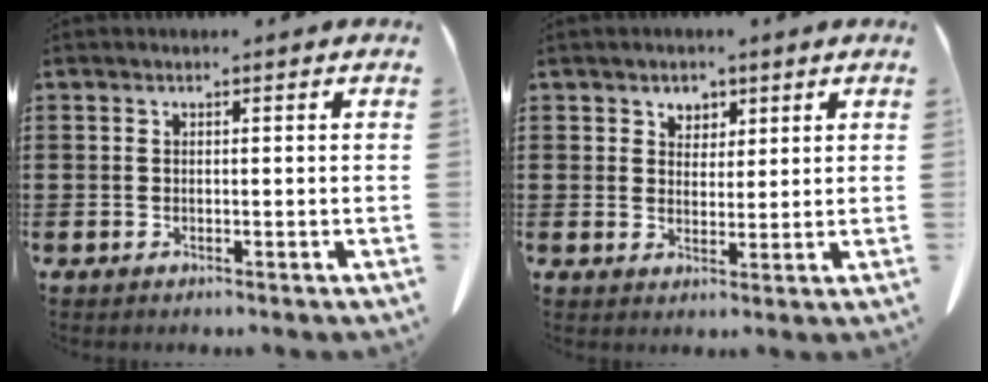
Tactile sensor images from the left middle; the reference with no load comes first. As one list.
[{"total": 3.0, "force": [2.2, 1.9, 0.3], "torque": [-0.007, 0.002, 0.042]}]